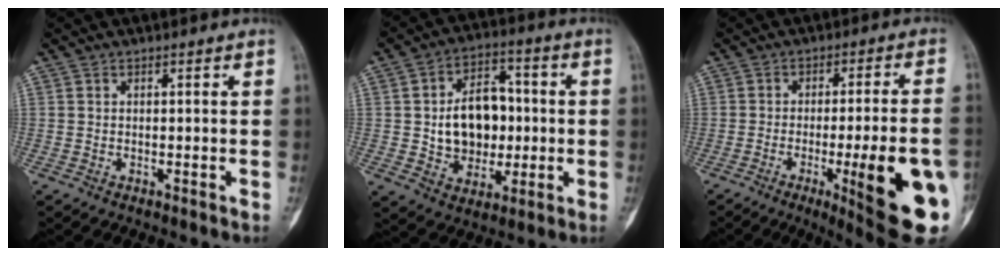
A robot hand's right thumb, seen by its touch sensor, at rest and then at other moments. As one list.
[{"total": 13.9, "force": [0.1, 10.3, 9.3], "torque": [-0.103, 0.021, 0.009]}, {"total": 20.4, "force": [-5.9, 3.6, 19.1], "torque": [-0.207, -0.002, -0.067]}]